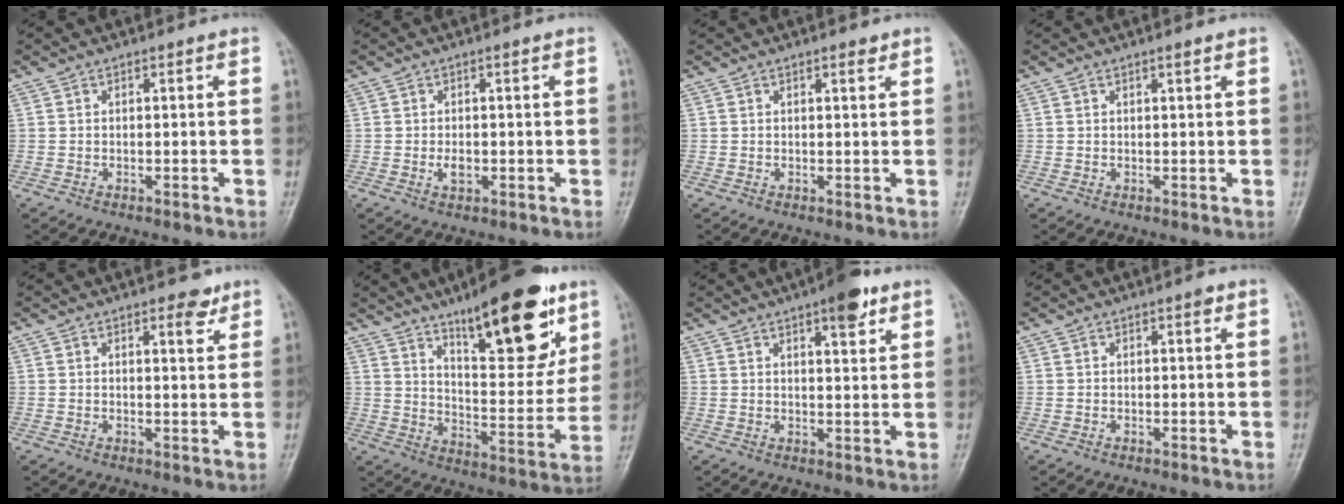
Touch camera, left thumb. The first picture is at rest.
{"total": 2.1, "force": [-0.2, 1.2, 1.7], "torque": [-0.026, -0.002, -0.004]}
{"total": 1.2, "force": [0.9, 0.3, 0.7], "torque": [-0.009, -0.005, 0.012]}
{"total": 0.9, "force": [0.6, 0.1, 0.7], "torque": [-0.009, -0.003, 0.010]}
{"total": 3.2, "force": [2.1, 1.2, 2.0], "torque": [-0.017, -0.012, 0.027]}
{"total": 21.5, "force": [12.9, 7.0, 15.7], "torque": [-0.186, -0.069, 0.204]}
{"total": 7.1, "force": [4.2, 2.2, 5.2], "torque": [-0.059, -0.018, 0.055]}
{"total": 0.9, "force": [0.5, 0.3, 0.7], "torque": [-0.010, 0.000, 0.004]}